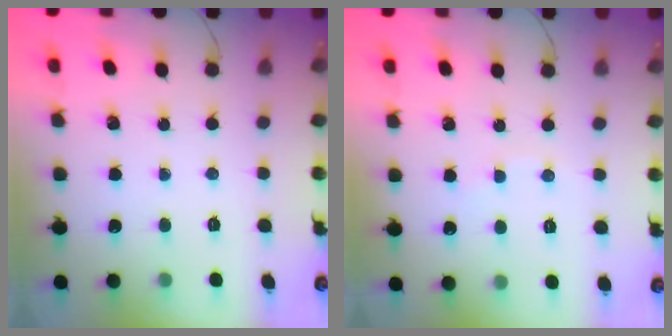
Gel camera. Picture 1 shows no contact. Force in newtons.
{"total": 2.3, "press": 2.1, "slide": 0.7}